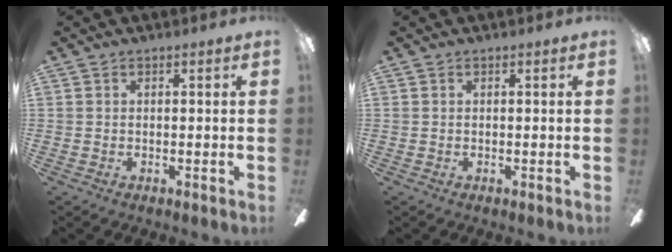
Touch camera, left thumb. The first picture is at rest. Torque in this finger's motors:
{"motor_torque": [0.00, 0.00, -0.25, 0.19, 0.00]}